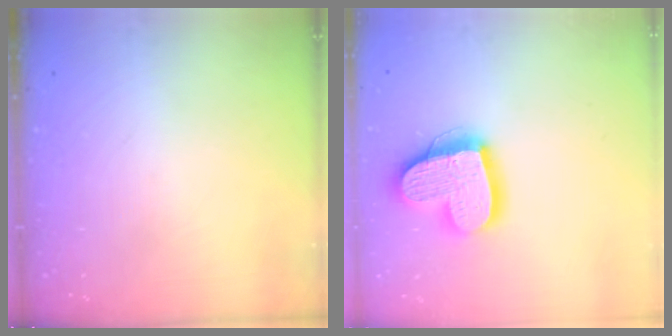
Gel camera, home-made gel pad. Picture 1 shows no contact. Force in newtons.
{"total": 18.1, "press": 18.0, "slide": 1.8}